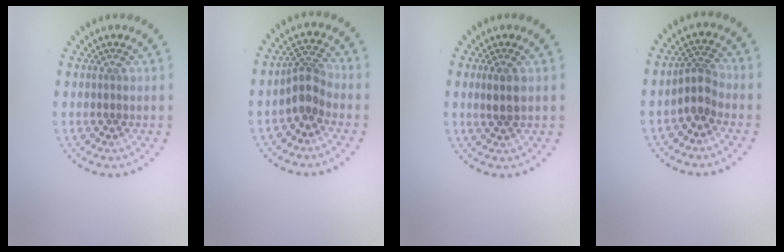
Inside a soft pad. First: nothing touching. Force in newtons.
{"total": 2.6, "press": 2.0, "slide": 1.7}
{"total": 1.9, "press": 1.8, "slide": 0.6}
{"total": 2.4, "press": 1.9, "slide": 1.5}